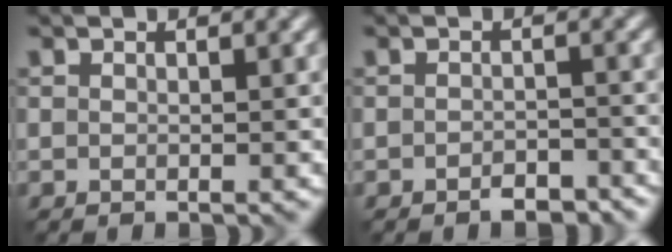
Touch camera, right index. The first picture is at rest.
{"total": 2.2, "force": [-1.7, 0.8, 1.1], "torque": [-0.013, 0.004, -0.027]}